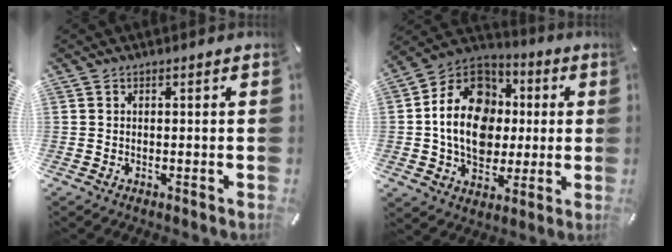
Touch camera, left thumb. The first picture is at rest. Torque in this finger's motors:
{"motor_torque": [1.56, 1.69, 2.06, -0.02, 0.26]}